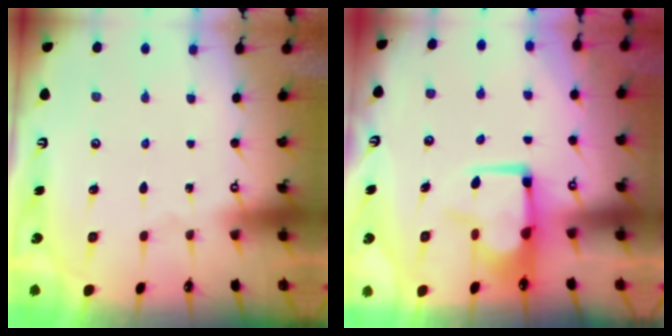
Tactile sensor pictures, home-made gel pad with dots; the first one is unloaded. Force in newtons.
{"total": 4.2, "press": 3.8, "slide": 1.7}